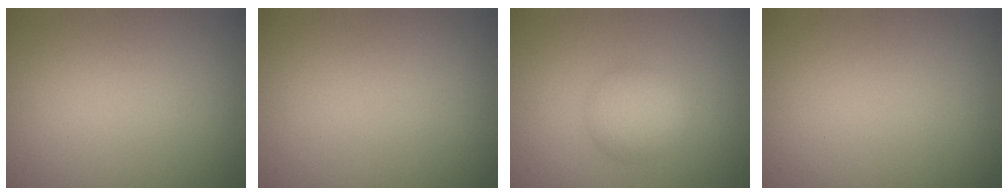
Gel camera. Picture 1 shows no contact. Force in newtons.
{"total": 0.0}
{"total": 3.0, "press": 3.0, "slide": 0.1}
{"total": 0.0}